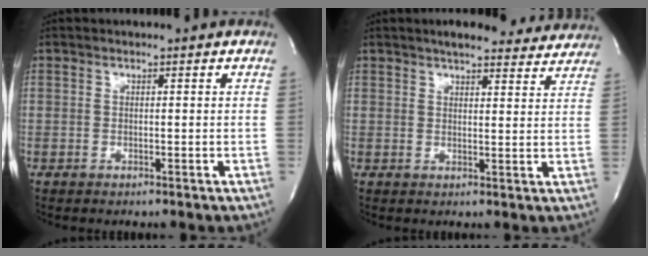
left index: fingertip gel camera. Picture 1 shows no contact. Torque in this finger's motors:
{"motor_torque": [-0.45, -0.53, 0.18, 0.03]}